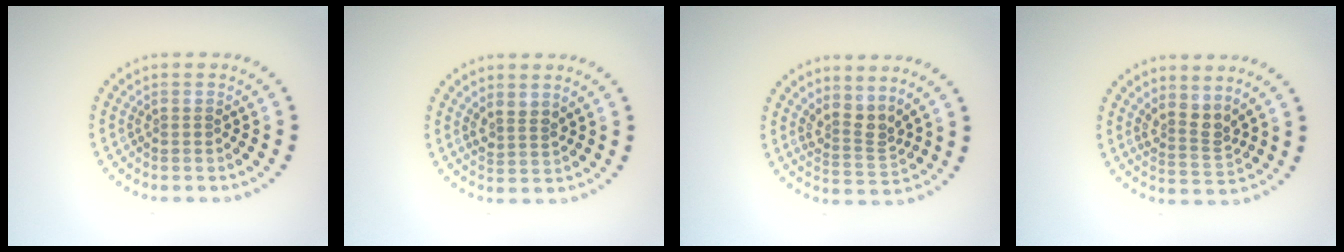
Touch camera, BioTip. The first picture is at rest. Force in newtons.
{"total": 1.7, "press": 1.3, "slide": 1.2}
{"total": 2.5, "press": 1.8, "slide": 1.7}
{"total": 2.6, "press": 1.8, "slide": 1.8}